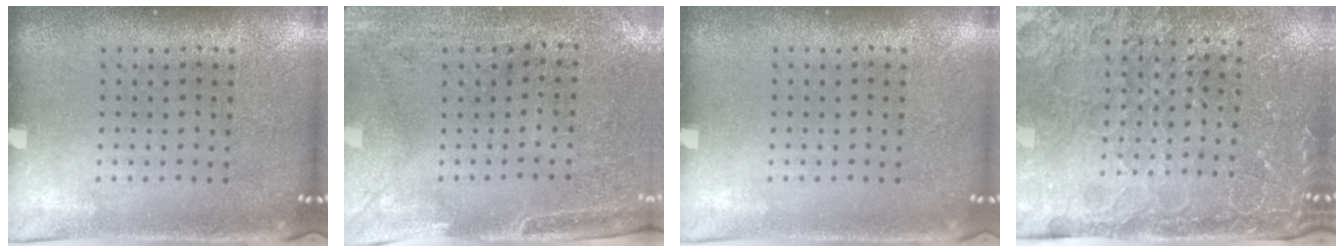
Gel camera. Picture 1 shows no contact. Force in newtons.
{"total": 3.0, "press": 2.4, "slide": 1.7}
{"total": 0.0}
{"total": 4.2, "press": 3.8, "slide": 1.8}